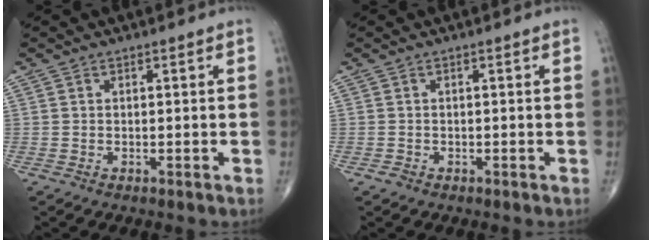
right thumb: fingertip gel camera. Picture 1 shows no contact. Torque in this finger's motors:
{"motor_torque": [-0.06, 0.20, -0.25, -0.12, -0.01]}